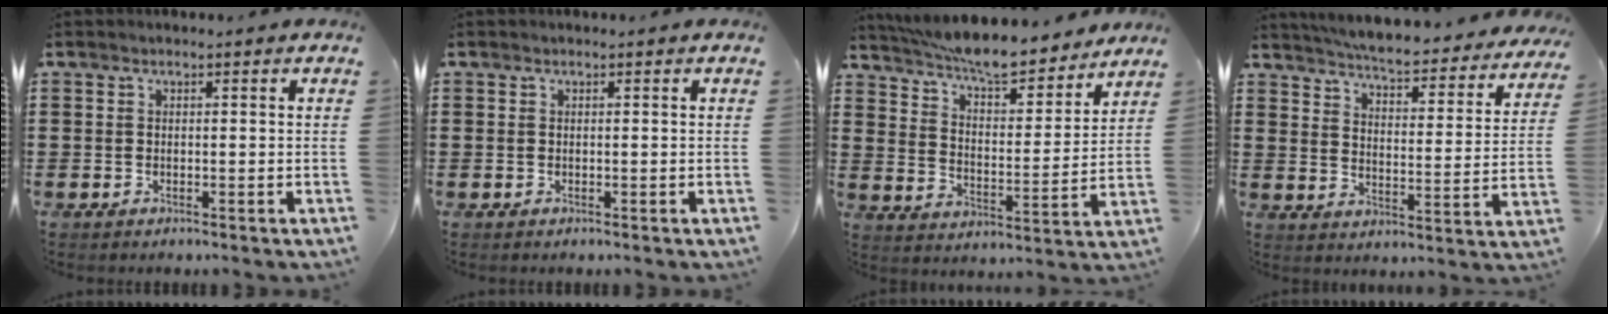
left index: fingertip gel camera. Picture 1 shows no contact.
{"total": 0.0}
{"total": 7.8, "force": [7.3, 0.5, 2.6], "torque": [-0.082, -0.049, 0.128]}
{"total": 5.3, "force": [5.1, -0.4, 1.4], "torque": [-0.046, -0.050, 0.081]}